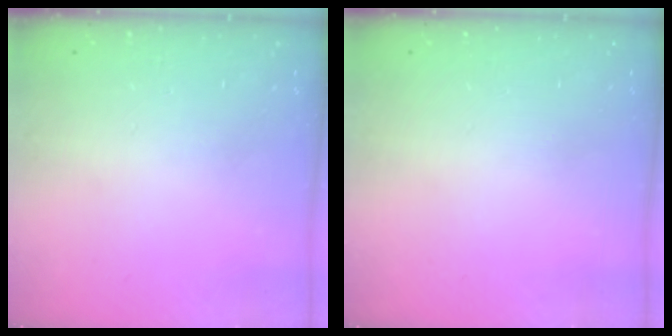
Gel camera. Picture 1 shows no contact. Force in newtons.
{"total": 0.0}